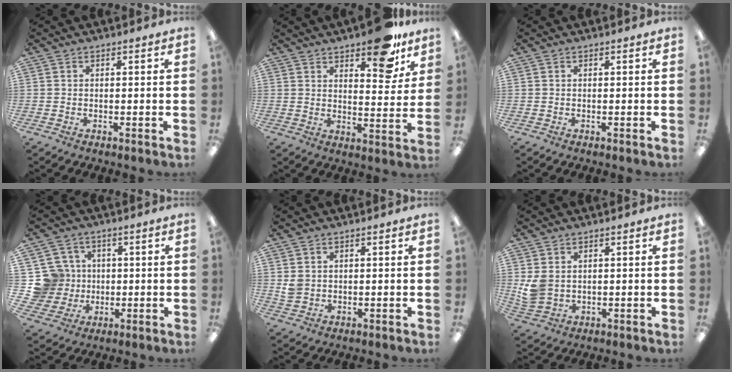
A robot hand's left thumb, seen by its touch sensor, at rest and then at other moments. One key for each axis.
{"total": 12.7, "fx": 9.3, "fy": 5.0, "fz": 7.0, "tx": -0.074, "ty": -0.062, "tz": 0.157}
{"total": 0.0}
{"total": 10.6, "fx": 1.5, "fy": 10.2, "fz": 2.2, "tx": -0.079, "ty": 0.000, "tz": 0.040}
{"total": 2.6, "fx": 0.7, "fy": 2.2, "fz": 1.3, "tx": -0.026, "ty": 0.001, "tz": 0.015}
{"total": 5.0, "fx": 1.4, "fy": 3.8, "fz": 3.0, "tx": -0.064, "ty": -0.006, "tz": 0.028}